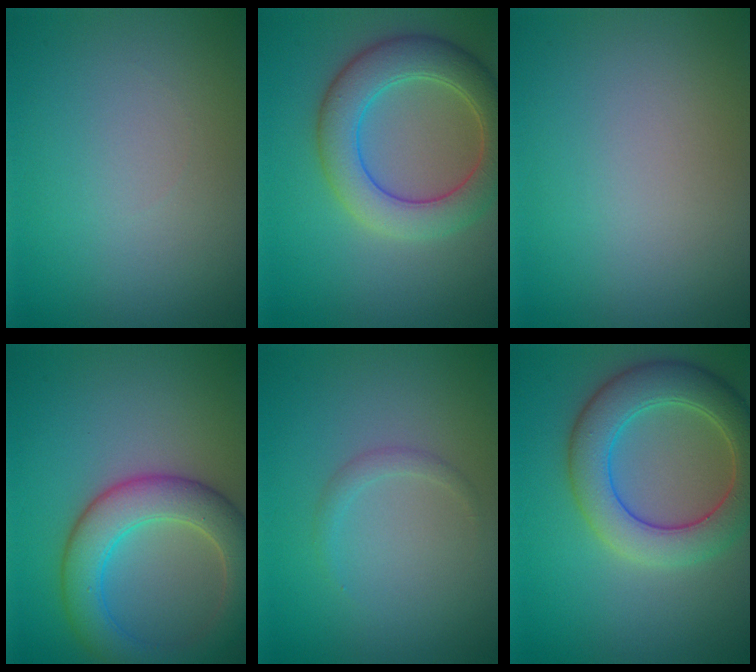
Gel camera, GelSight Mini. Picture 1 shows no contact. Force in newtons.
{"total": 6.4, "press": 6.4, "slide": 0.3}
{"total": 0.0}
{"total": 6.2, "press": 6.2, "slide": 0.3}
{"total": 0.9, "press": 0.9, "slide": 0.0}
{"total": 6.6, "press": 6.6, "slide": 0.4}